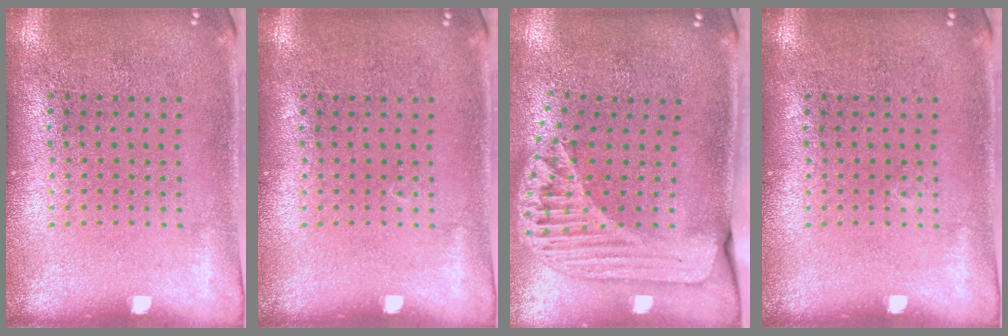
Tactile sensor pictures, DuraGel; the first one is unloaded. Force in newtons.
{"total": 0.0}
{"total": 1.8, "press": 1.6, "slide": 0.9}
{"total": 0.0}